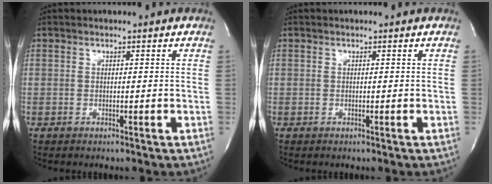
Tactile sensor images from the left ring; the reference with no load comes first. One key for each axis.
{"total": 0.0}